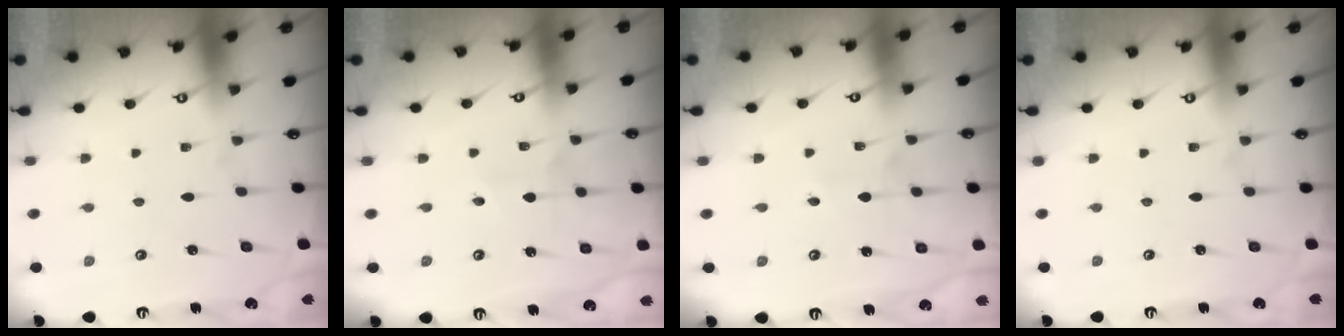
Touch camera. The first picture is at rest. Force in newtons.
{"total": 2.7, "press": 2.5, "slide": 0.9}
{"total": 3.7, "press": 3.7, "slide": 0.4}
{"total": 0.0}